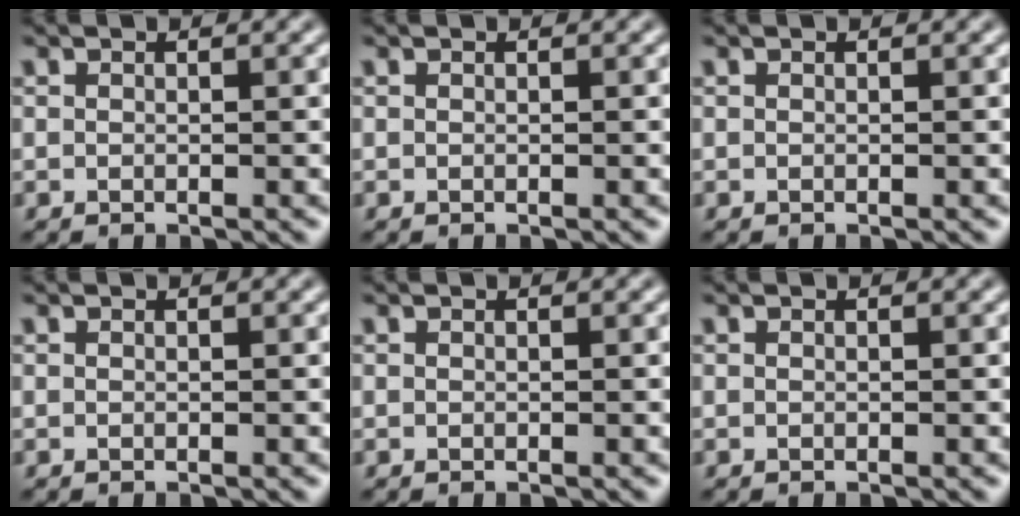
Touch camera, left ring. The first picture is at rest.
{"total": 0.0}
{"total": 0.0}
{"total": 0.0}
{"total": 0.0}
{"total": 0.0}